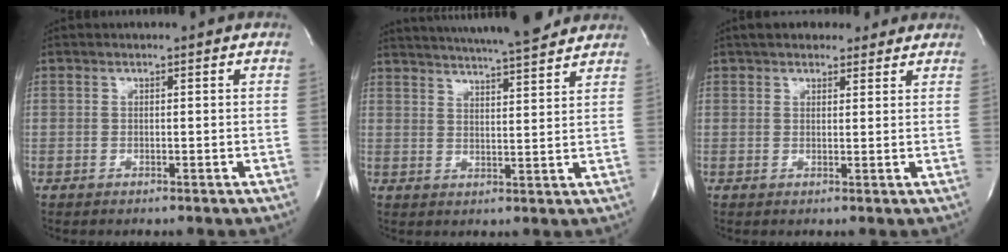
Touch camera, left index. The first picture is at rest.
{"total": 16.8, "force": [15.2, 1.1, 7.1], "torque": [-0.120, 0.014, 0.211]}
{"total": 7.3, "force": [5.8, 3.2, 3.1], "torque": [-0.035, 0.022, 0.083]}